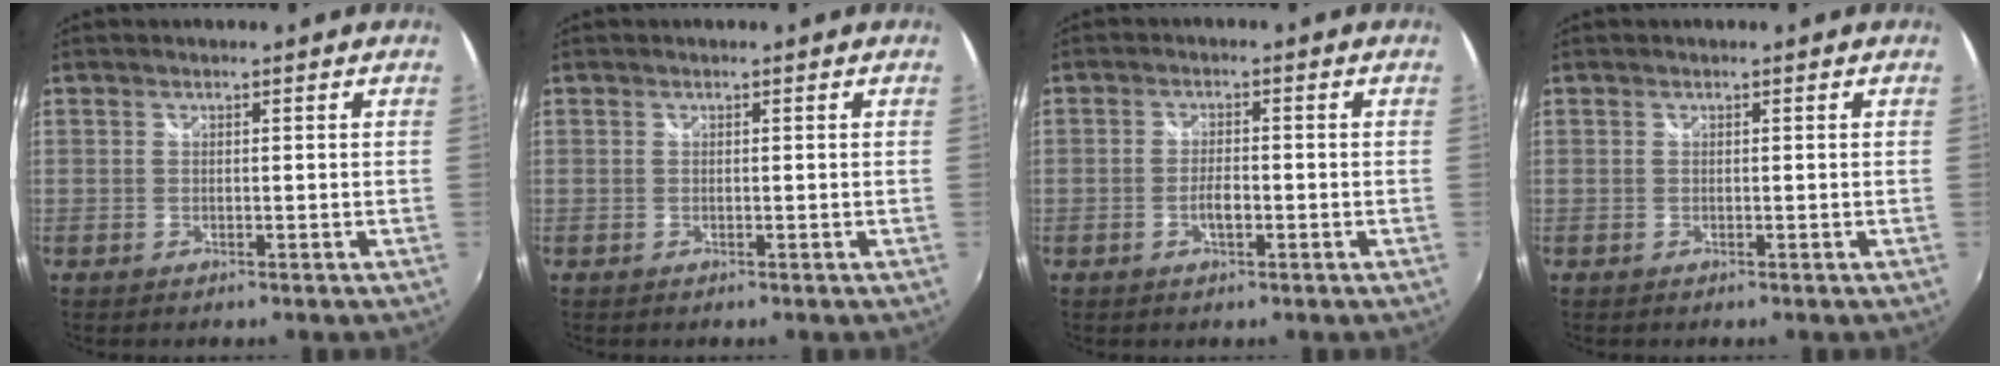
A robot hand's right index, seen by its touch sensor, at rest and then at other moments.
{"total": 0.0}
{"total": 3.0, "force": [-1.2, 1.1, 2.5], "torque": [-0.052, 0.000, -0.023]}
{"total": 0.0}